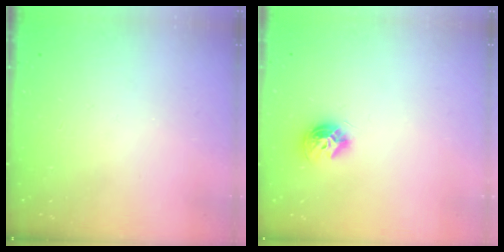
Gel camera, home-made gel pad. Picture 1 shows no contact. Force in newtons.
{"total": 8.9, "press": 8.9, "slide": 0.5}